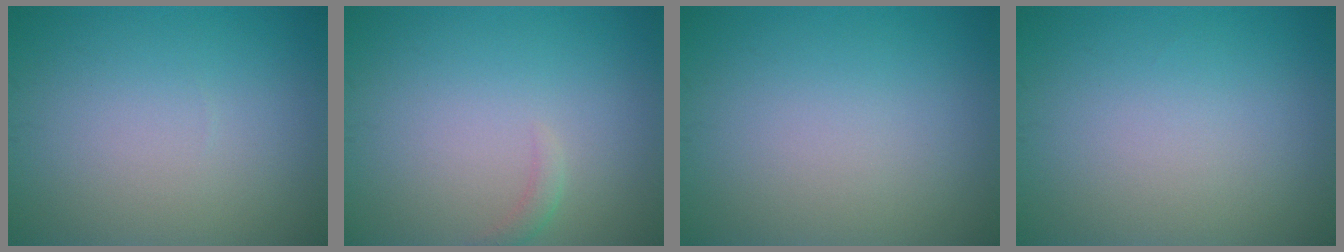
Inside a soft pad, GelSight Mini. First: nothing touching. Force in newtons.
{"total": 1.0, "press": 0.9, "slide": 0.2}
{"total": 0.0}
{"total": 0.0}